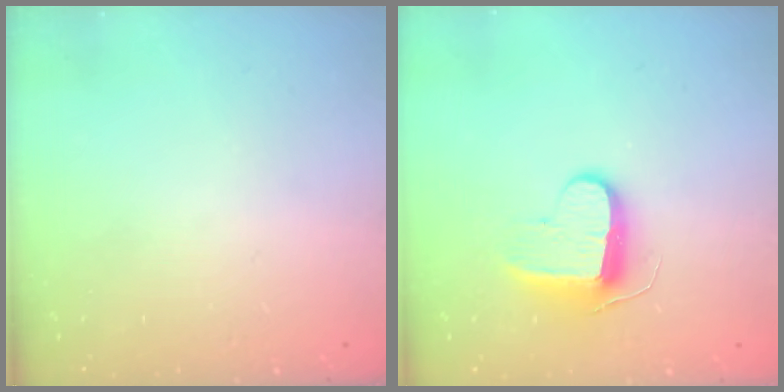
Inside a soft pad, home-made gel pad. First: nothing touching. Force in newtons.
{"total": 9.7, "press": 9.7, "slide": 0.4}